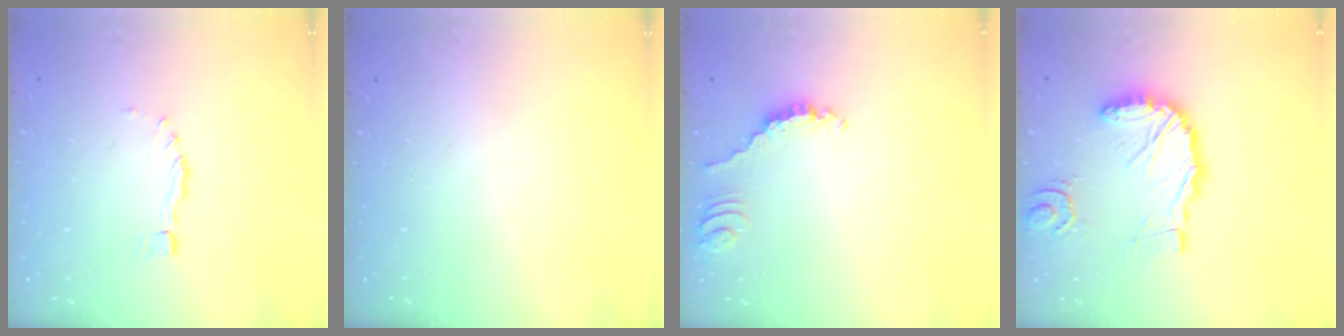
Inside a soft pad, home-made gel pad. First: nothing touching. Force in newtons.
{"total": 0.0}
{"total": 2.3, "press": 2.3, "slide": 0.2}
{"total": 14.3, "press": 14.2, "slide": 1.6}